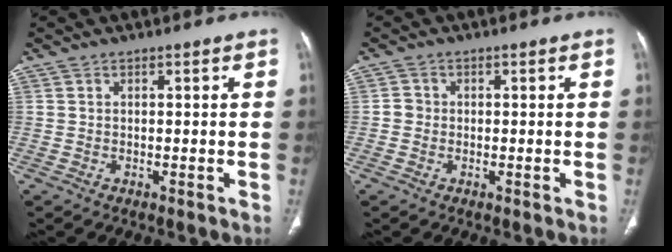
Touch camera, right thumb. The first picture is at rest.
{"total": 1.7, "force": [-0.2, 1.6, 0.5], "torque": [0.002, 0.007, -0.008]}